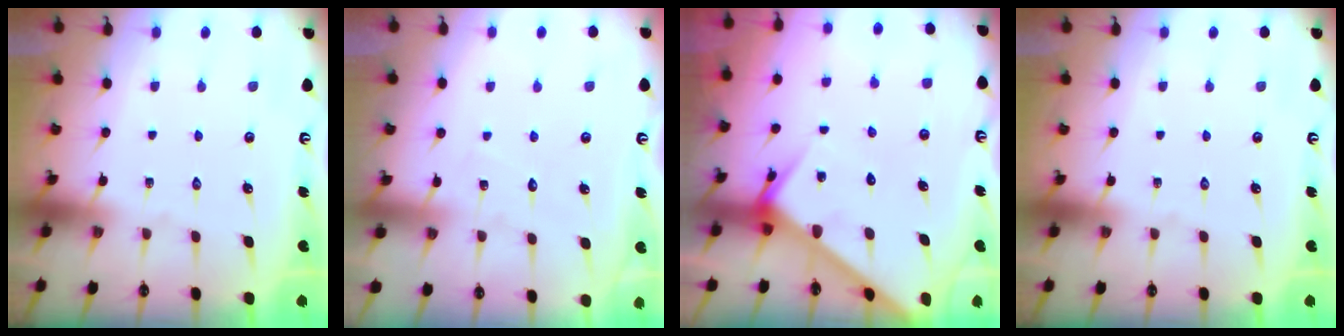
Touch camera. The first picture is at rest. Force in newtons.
{"total": 3.5, "press": 3.5, "slide": 0.4}
{"total": 5.1, "press": 5.0, "slide": 0.3}
{"total": 0.0}